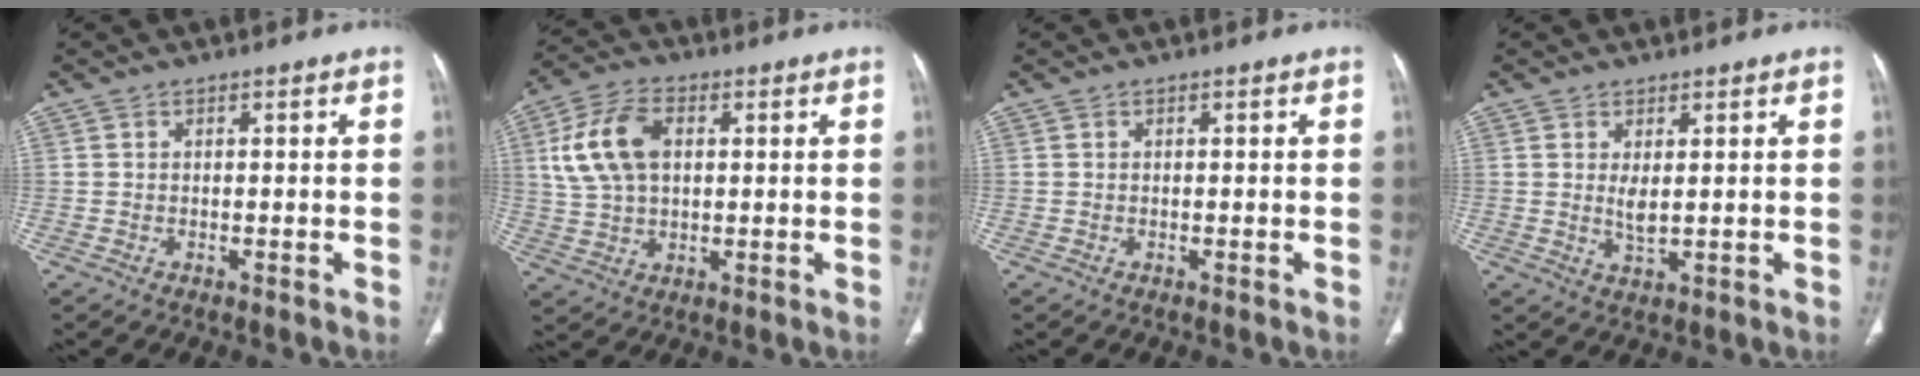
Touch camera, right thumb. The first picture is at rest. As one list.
[{"total": 11.9, "force": [2.6, 7.4, 8.9], "torque": [-0.174, 0.012, 0.049]}, {"total": 0.0}, {"total": 2.7, "force": [0.7, 0.9, 2.5], "torque": [-0.051, -0.013, 0.020]}]